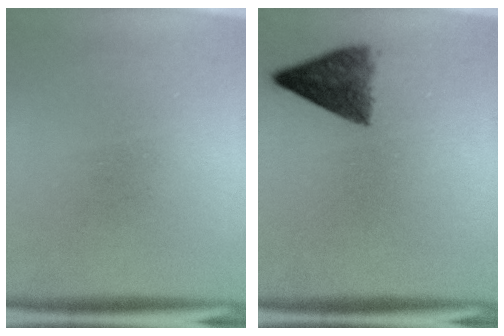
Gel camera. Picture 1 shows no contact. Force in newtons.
{"total": 6.5}